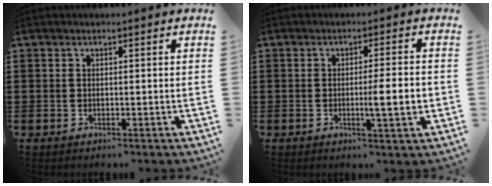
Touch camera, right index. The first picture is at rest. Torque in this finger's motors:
{"motor_torque": [2.14, 0.00, 0.57, 0.16]}